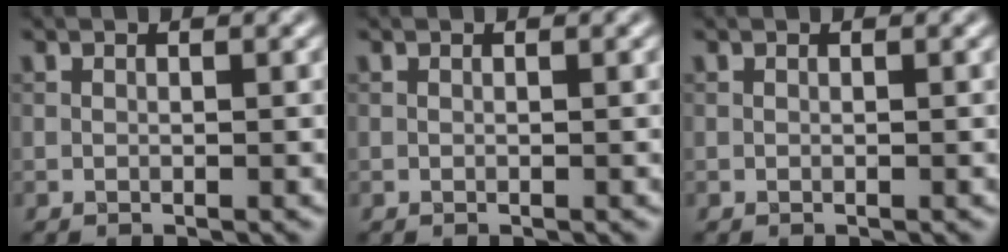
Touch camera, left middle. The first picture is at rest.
{"total": 0.0}
{"total": 0.0}